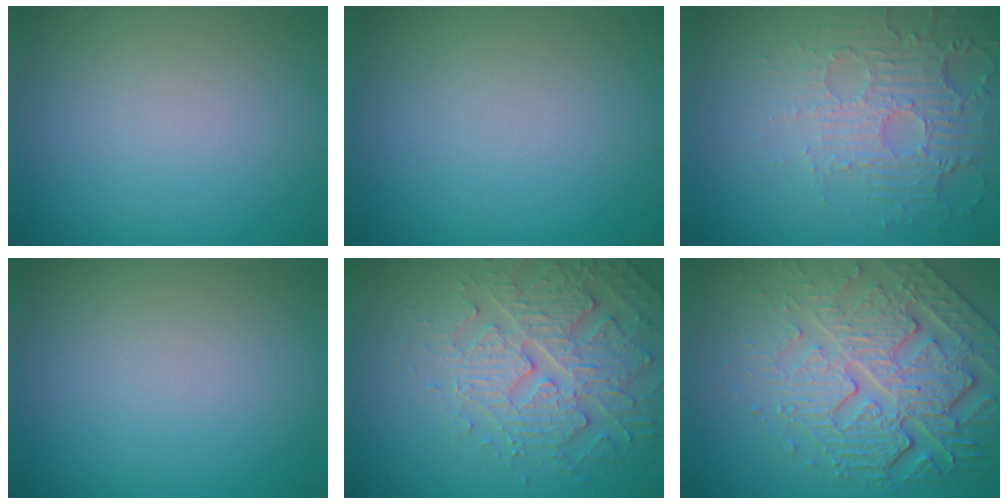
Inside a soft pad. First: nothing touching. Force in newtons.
{"total": 0.0}
{"total": 5.6, "press": 3.6, "slide": 4.4}
{"total": 0.0}
{"total": 4.6, "press": 4.4, "slide": 1.1}
{"total": 8.2, "press": 5.8, "slide": 5.8}